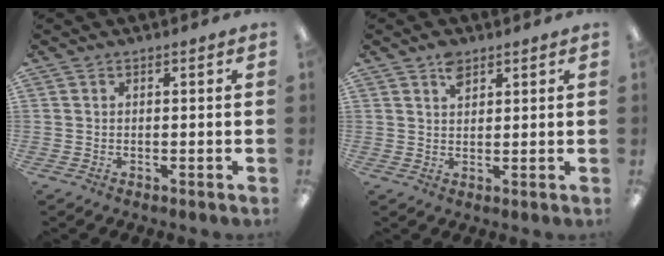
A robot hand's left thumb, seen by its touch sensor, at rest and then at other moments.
{"total": 3.6, "force": [2.4, 2.0, 1.8], "torque": [-0.032, -0.004, 0.044]}